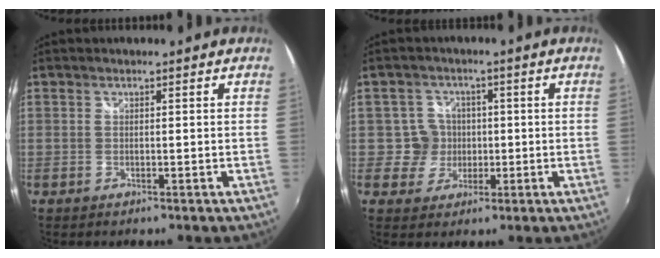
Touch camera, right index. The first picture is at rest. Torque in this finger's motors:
{"motor_torque": [-0.02, 0.13, 0.07, 0.00]}